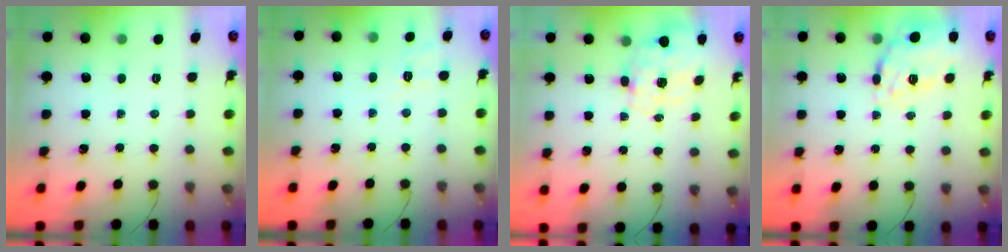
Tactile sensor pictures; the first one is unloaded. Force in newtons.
{"total": 1.9, "press": 0.7, "slide": 1.7}
{"total": 2.1, "press": 1.8, "slide": 1.0}
{"total": 20.5, "press": 20.2, "slide": 3.8}